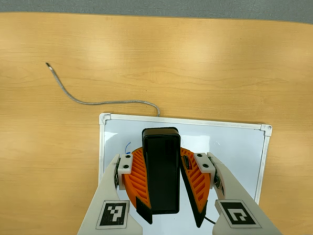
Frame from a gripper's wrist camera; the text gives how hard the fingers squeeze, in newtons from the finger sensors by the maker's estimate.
{"total": 9.9, "left": 9.8, "right": 10.0}